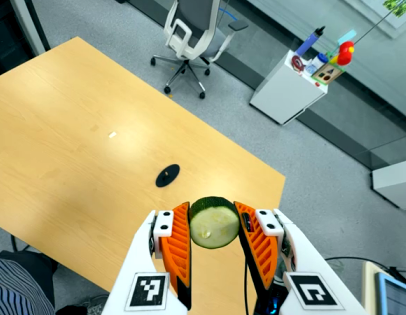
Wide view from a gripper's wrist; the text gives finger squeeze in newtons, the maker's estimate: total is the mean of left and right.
{"total": 11.5, "left": 11.0, "right": 12.0}